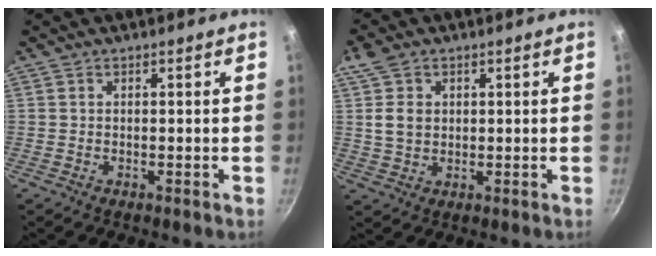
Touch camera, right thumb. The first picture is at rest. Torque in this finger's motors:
{"motor_torque": [-0.71, 1.25, 0.11, -0.10, 0.09]}